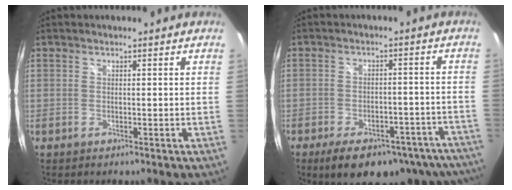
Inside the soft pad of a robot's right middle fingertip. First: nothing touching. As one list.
[{"total": 19.8, "force": [-15.5, 8.0, 9.4], "torque": [-0.154, 0.003, -0.177]}]